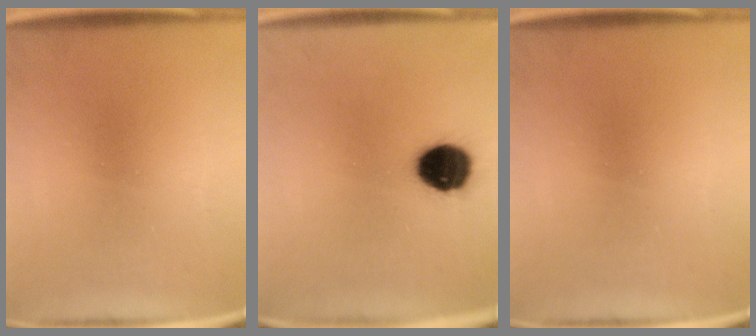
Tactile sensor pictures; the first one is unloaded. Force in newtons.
{"total": 12.0}
{"total": 0.0}